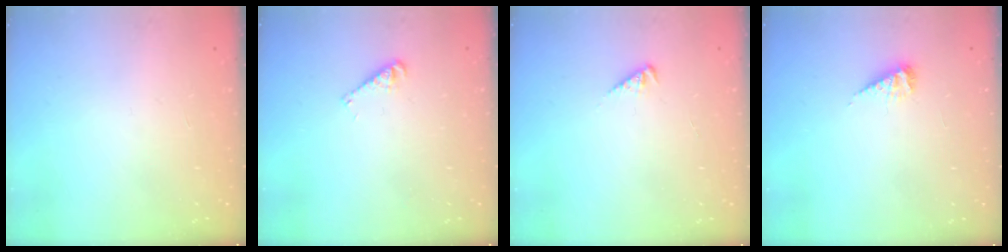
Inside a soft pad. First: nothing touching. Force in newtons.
{"total": 2.9, "press": 2.9, "slide": 0.3}
{"total": 1.9, "press": 1.9, "slide": 0.3}
{"total": 7.4, "press": 7.4, "slide": 0.6}